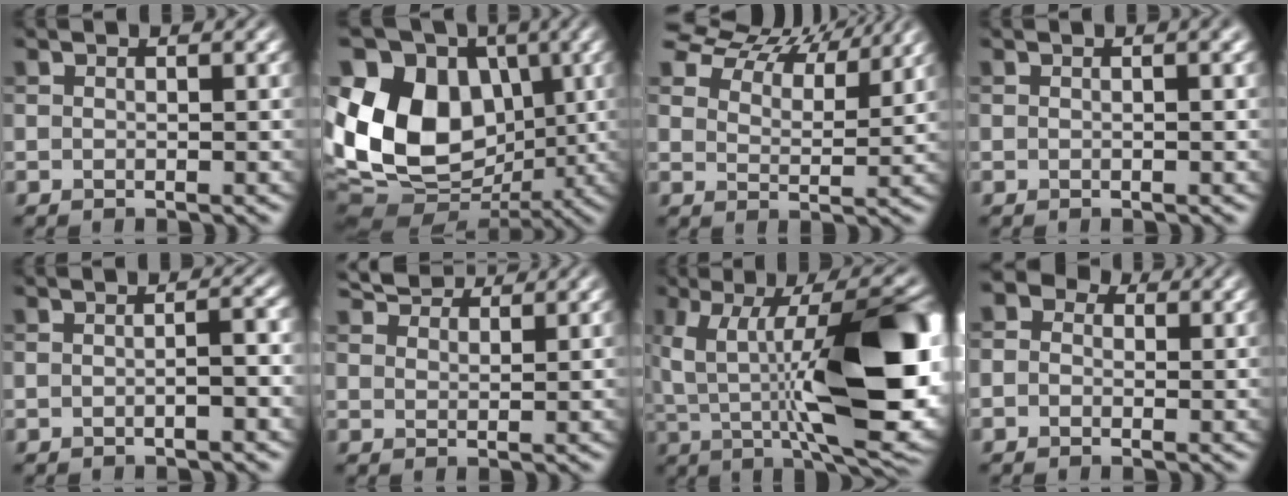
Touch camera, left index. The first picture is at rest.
{"total": 14.2, "force": [0.7, 10.9, 9.0], "torque": [-0.169, 0.010, 0.009]}
{"total": 11.4, "force": [9.4, 4.6, 4.6], "torque": [-0.112, -0.004, 0.160]}
{"total": 0.9, "force": [0.1, 0.2, 0.9], "torque": [-0.013, 0.002, 0.000]}
{"total": 1.9, "force": [-0.7, 0.3, 1.7], "torque": [-0.024, 0.005, -0.014]}
{"total": 4.5, "force": [4.0, 1.3, 1.5], "torque": [-0.036, 0.010, 0.062]}
{"total": 15.8, "force": [0.5, 5.7, 14.8], "torque": [-0.213, 0.000, 0.000]}
{"total": 4.6, "force": [1.3, 3.8, 2.3], "torque": [-0.033, 0.024, -0.027]}